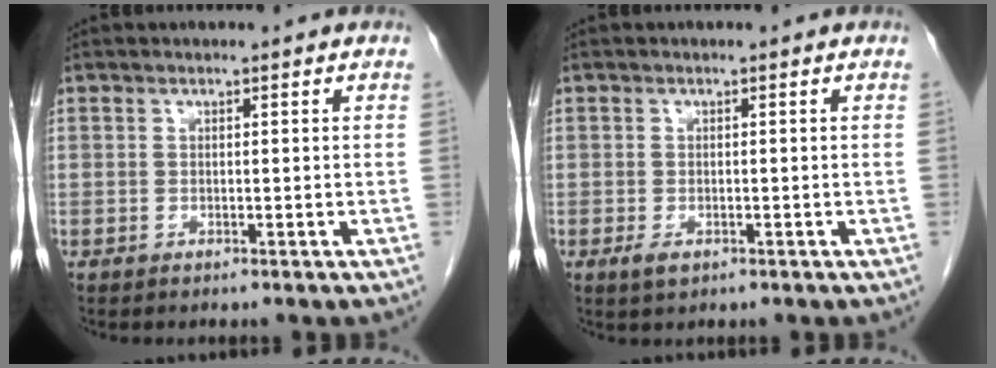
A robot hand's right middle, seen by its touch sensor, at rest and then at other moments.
{"total": 1.7, "force": [-0.8, 0.9, 1.3], "torque": [-0.025, -0.001, -0.007]}